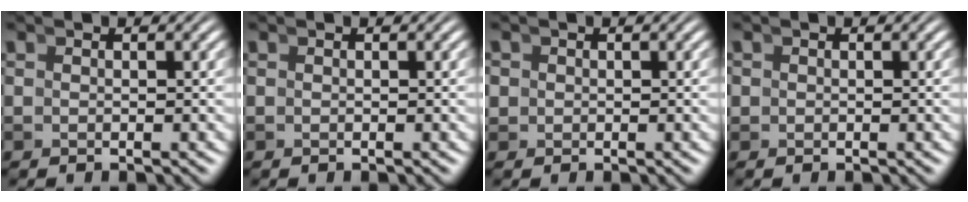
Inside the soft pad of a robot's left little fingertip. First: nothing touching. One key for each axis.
{"total": 0.0}
{"total": 2.0, "fx": -0.1, "fy": 1.9, "fz": 0.5, "tx": -0.015, "ty": -0.007, "tz": -0.001}
{"total": 1.2, "fx": -0.1, "fy": 1.1, "fz": 0.1, "tx": -0.004, "ty": -0.005, "tz": -0.001}